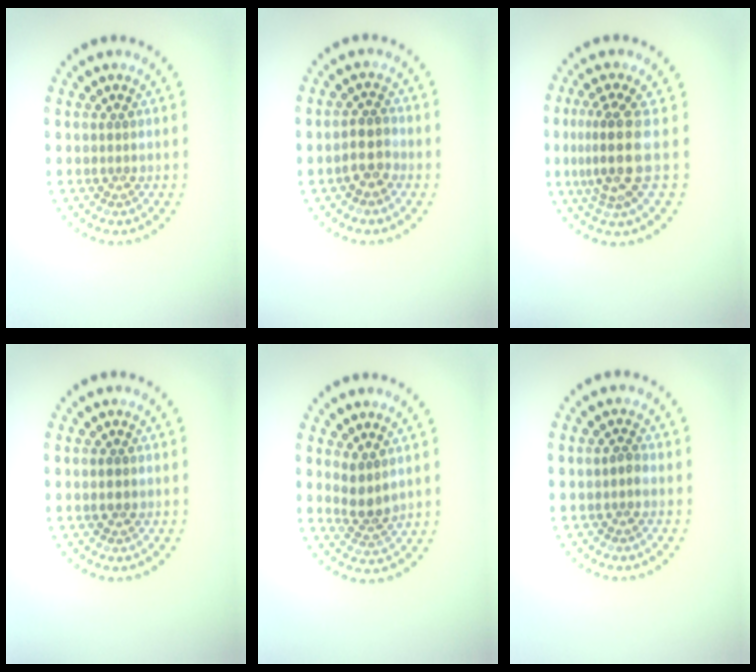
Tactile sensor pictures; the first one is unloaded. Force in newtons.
{"total": 2.0, "press": 1.9, "slide": 0.8}
{"total": 4.0, "press": 3.0, "slide": 2.7}
{"total": 1.2, "press": 1.1, "slide": 0.1}
{"total": 2.4, "press": 1.9, "slide": 1.5}
{"total": 0.8, "press": 0.8, "slide": 0.2}